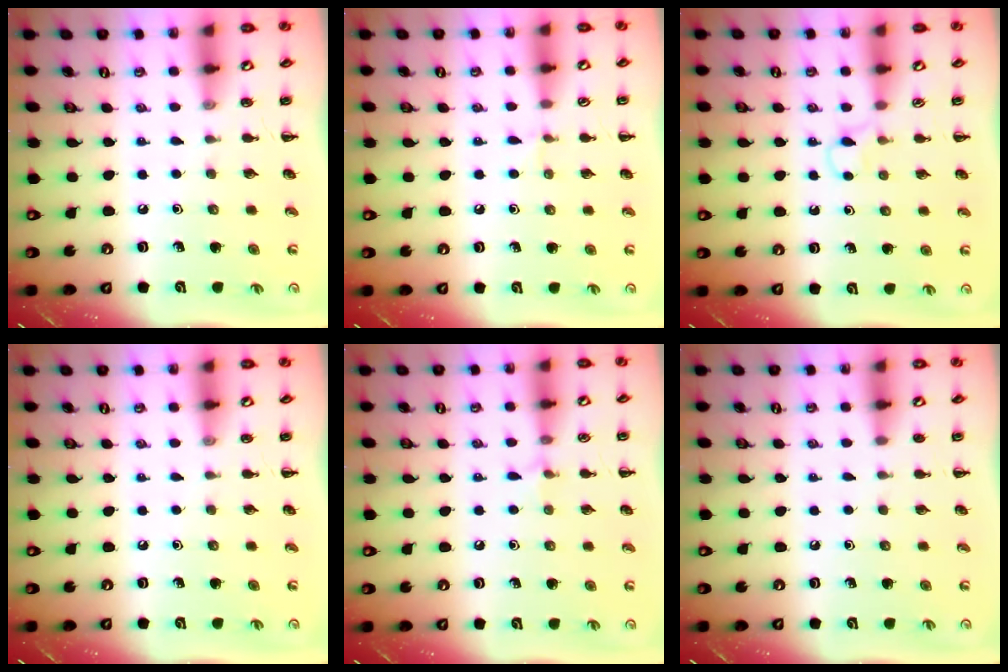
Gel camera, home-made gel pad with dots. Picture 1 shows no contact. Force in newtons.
{"total": 3.8, "press": 3.5, "slide": 1.3}
{"total": 3.1, "press": 2.9, "slide": 1.2}
{"total": 0.0}
{"total": 4.7, "press": 4.4, "slide": 1.6}
{"total": 0.7, "press": 0.7, "slide": 0.0}